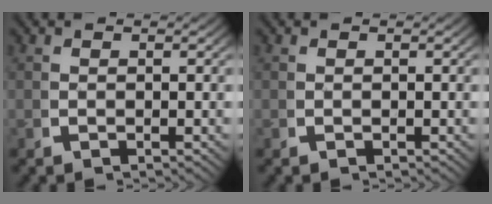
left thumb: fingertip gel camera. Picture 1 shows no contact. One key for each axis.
{"total": 0.0}